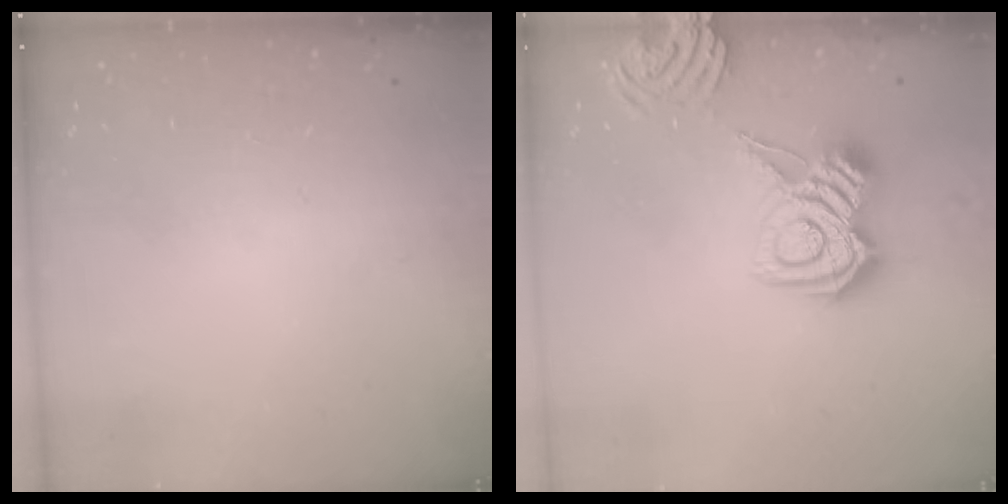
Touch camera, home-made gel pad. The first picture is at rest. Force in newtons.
{"total": 11.2, "press": 11.1, "slide": 0.8}